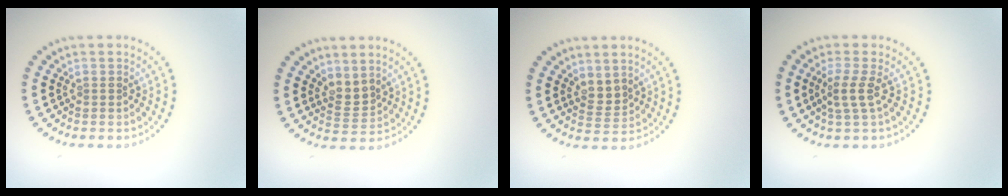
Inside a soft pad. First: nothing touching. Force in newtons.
{"total": 1.8, "press": 1.3, "slide": 1.3}
{"total": 1.8, "press": 1.4, "slide": 1.2}
{"total": 2.3, "press": 1.8, "slide": 1.4}